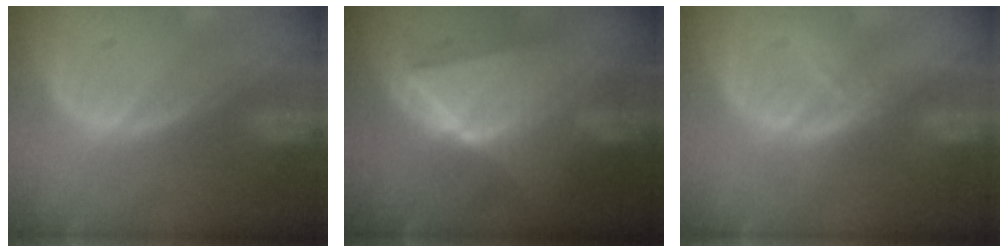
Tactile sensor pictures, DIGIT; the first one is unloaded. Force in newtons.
{"total": 10.0, "press": 10.0, "slide": 0.7}
{"total": 2.1, "press": 1.9, "slide": 0.9}